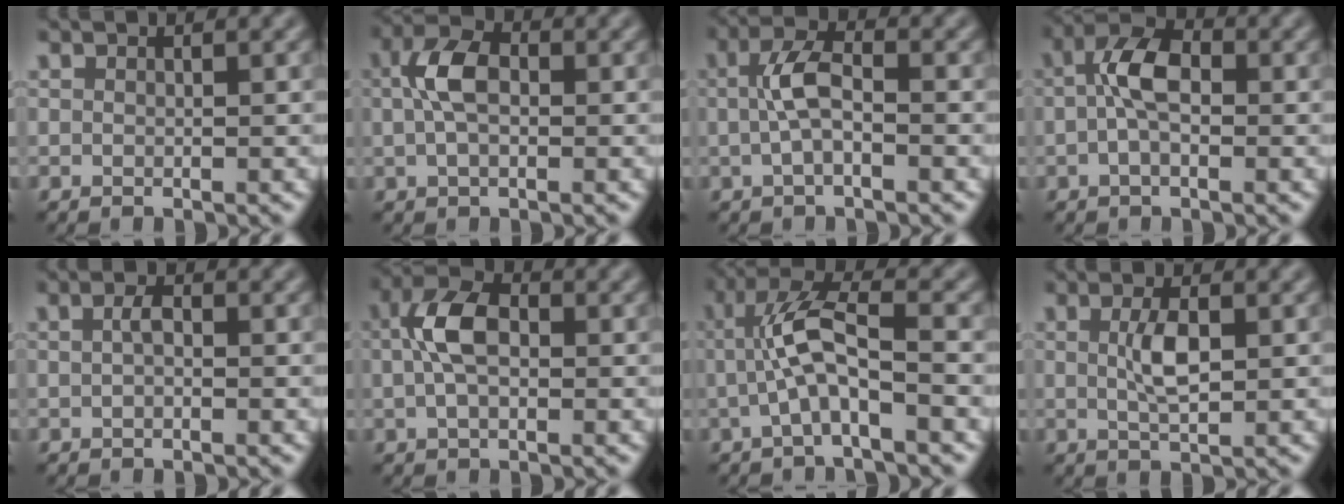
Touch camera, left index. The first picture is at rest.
{"total": 4.0, "force": [0.3, 2.4, 3.2], "torque": [-0.068, 0.010, -0.002]}
{"total": 3.4, "force": [-0.1, 1.3, 3.1], "torque": [-0.066, 0.011, -0.009]}
{"total": 4.2, "force": [-0.3, 2.1, 3.6], "torque": [-0.070, 0.015, -0.015]}
{"total": 1.3, "force": [0.1, 0.6, 1.1], "torque": [-0.023, 0.006, -0.001]}
{"total": 4.8, "force": [0.2, 2.8, 3.9], "torque": [-0.081, 0.012, -0.004]}
{"total": 4.9, "force": [-1.0, 1.1, 4.7], "torque": [-0.101, 0.020, -0.025]}
{"total": 2.9, "force": [0.4, 1.0, 2.7], "torque": [-0.061, 0.004, 0.008]}